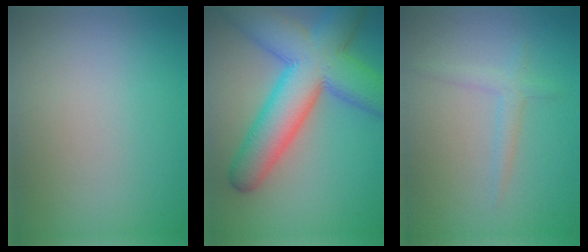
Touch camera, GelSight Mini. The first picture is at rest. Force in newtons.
{"total": 11.3, "press": 11.3, "slide": 0.3}
{"total": 1.5, "press": 1.5, "slide": 0.1}